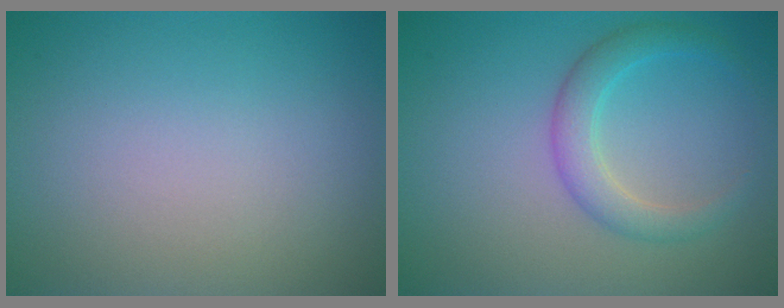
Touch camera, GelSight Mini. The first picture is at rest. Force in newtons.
{"total": 2.9, "press": 2.9, "slide": 0.1}